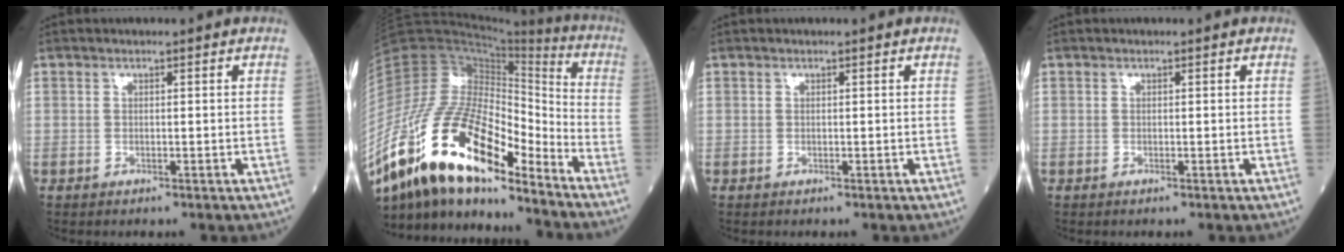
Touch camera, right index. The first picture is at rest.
{"total": 22.0, "force": [-15.8, 6.0, 14.1], "torque": [-0.299, 0.011, -0.292]}
{"total": 0.0}
{"total": 0.0}